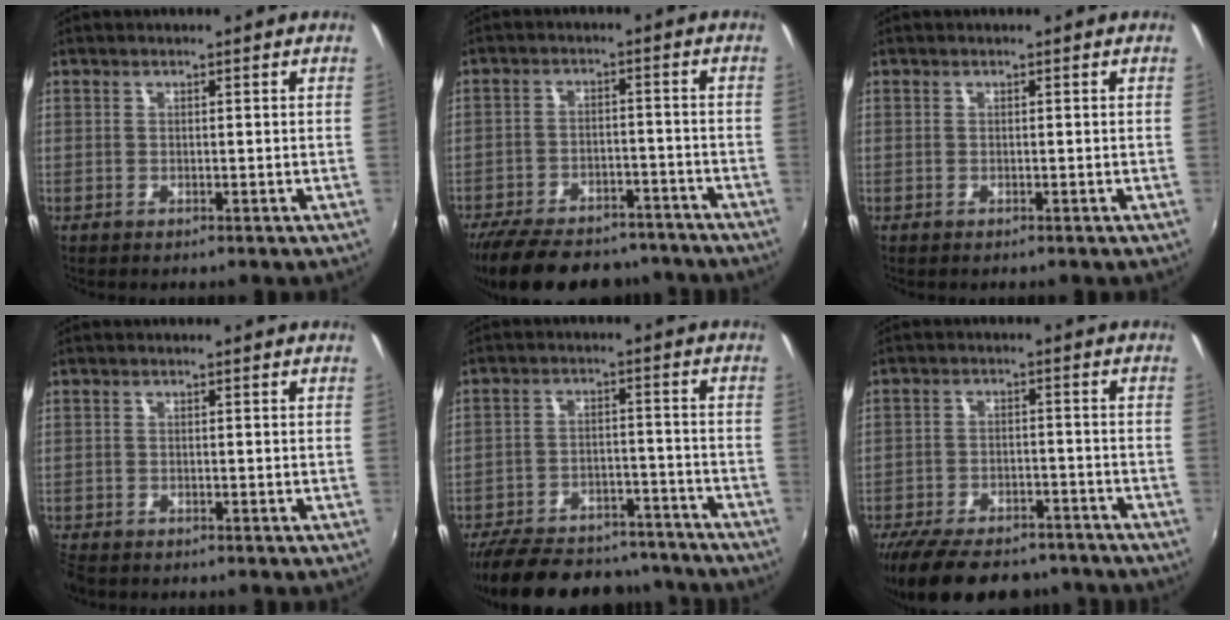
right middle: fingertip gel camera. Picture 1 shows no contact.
{"total": 20.8, "force": [-17.1, 8.2, 8.7], "torque": [-0.191, 0.001, -0.238]}
{"total": 0.0}
{"total": 3.5, "force": [-3.0, 1.2, 1.2], "torque": [-0.037, -0.018, -0.060]}
{"total": 26.0, "force": [-22.1, 9.2, 10.3], "torque": [-0.216, 0.009, -0.298]}
{"total": 18.8, "force": [-15.0, 7.6, 8.4], "torque": [-0.185, -0.012, -0.217]}